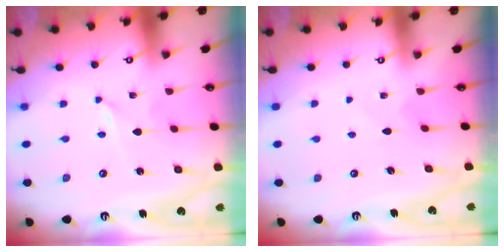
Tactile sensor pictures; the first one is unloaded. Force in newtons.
{"total": 3.0, "press": 3.0, "slide": 0.3}